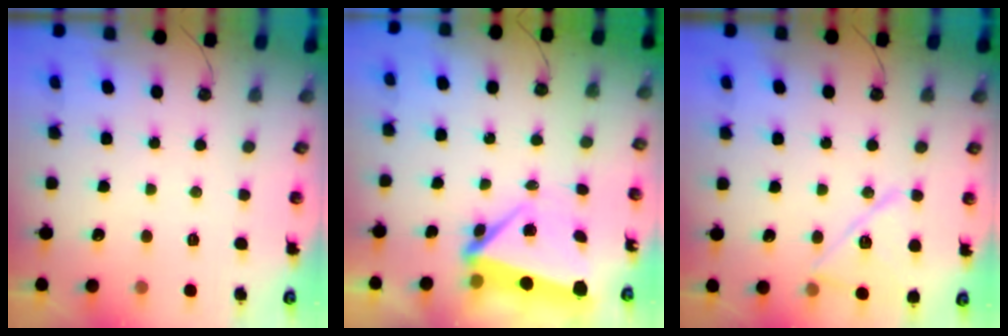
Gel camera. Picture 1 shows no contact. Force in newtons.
{"total": 5.5, "press": 5.4, "slide": 0.8}
{"total": 14.2, "press": 14.2, "slide": 0.3}